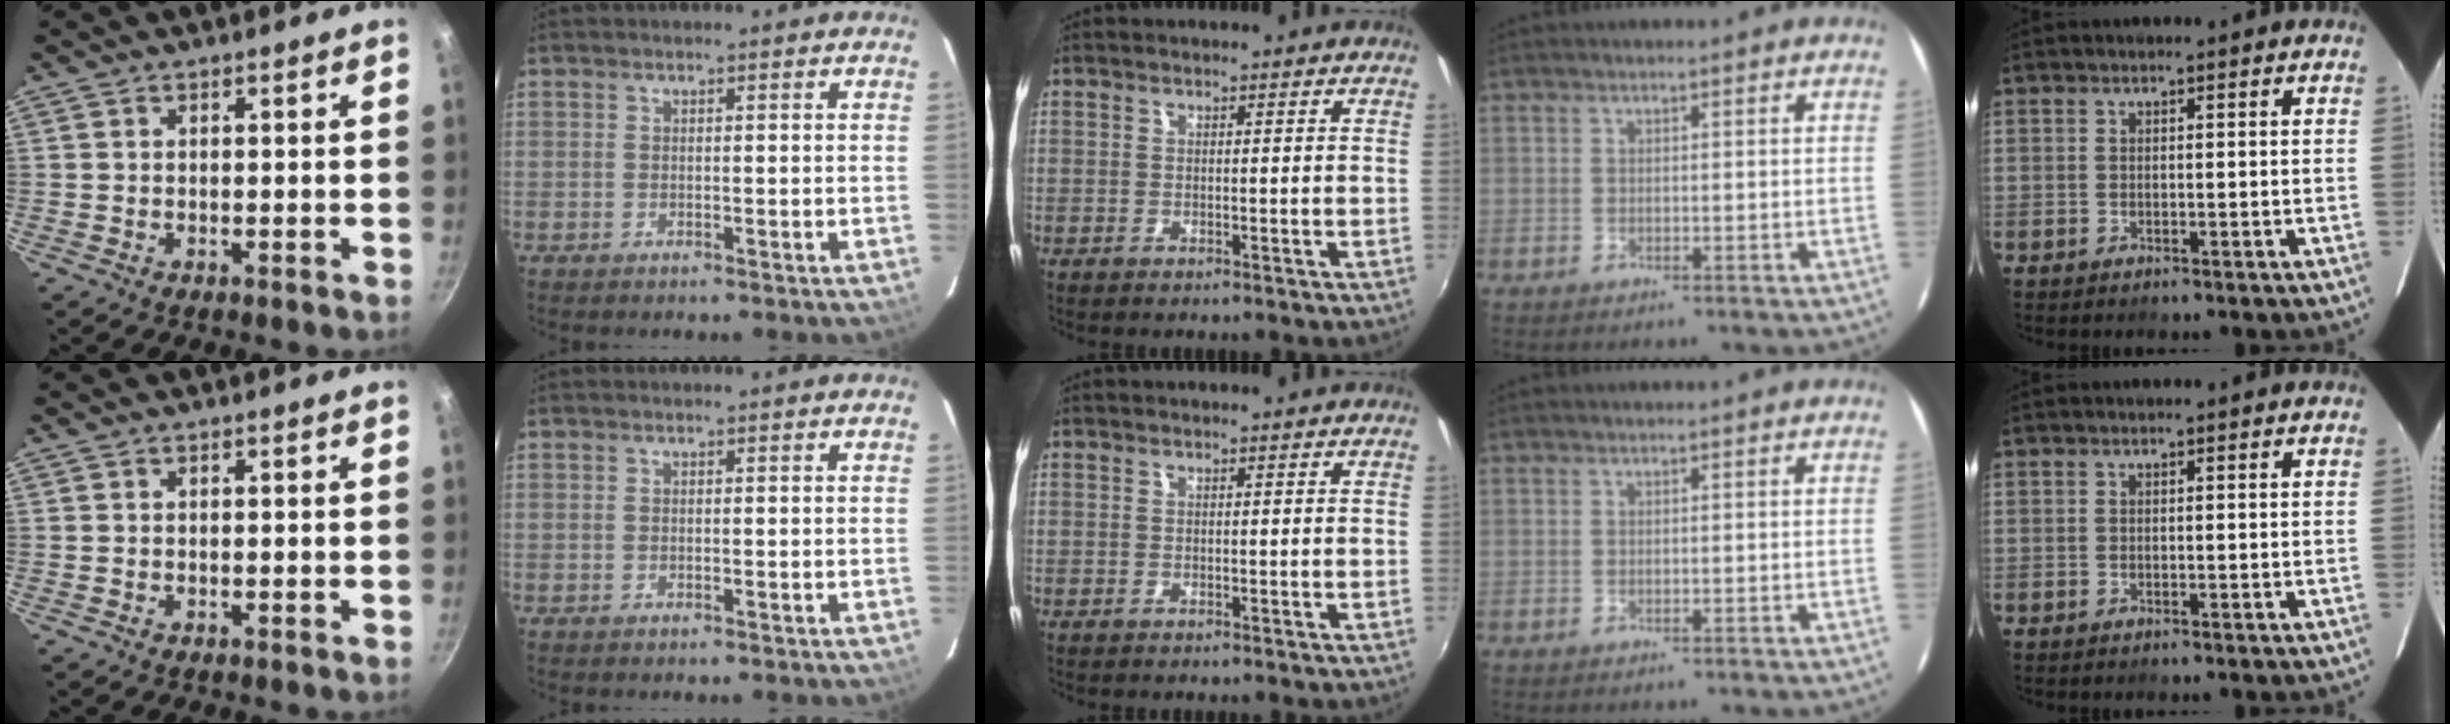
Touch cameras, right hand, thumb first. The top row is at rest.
{}